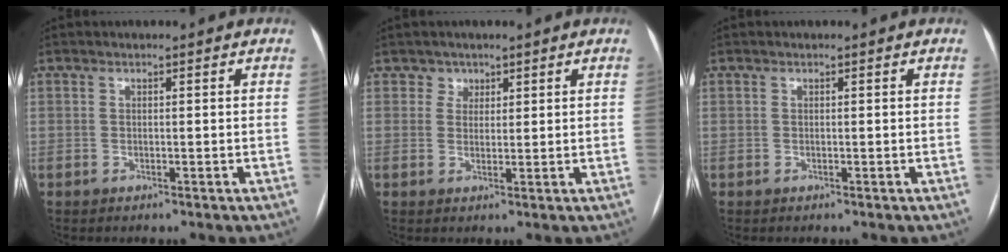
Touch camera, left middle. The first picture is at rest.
{"total": 1.9, "force": [1.2, 1.5, -0.2], "torque": [0.012, 0.002, 0.013]}
{"total": 0.0}